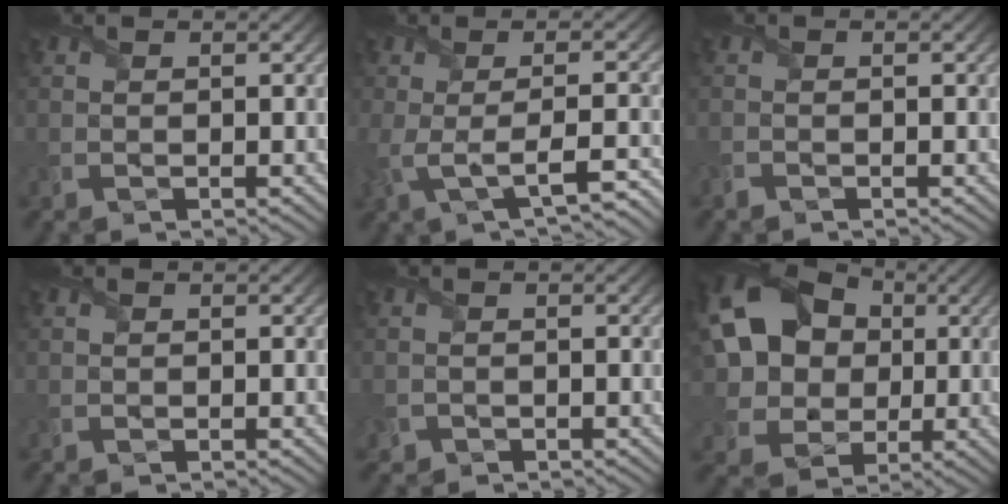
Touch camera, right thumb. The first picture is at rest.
{"total": 5.8, "force": [-1.8, 1.2, 5.3], "torque": [-0.090, 0.000, -0.037]}
{"total": 0.8, "force": [-0.8, 0.1, -0.1], "torque": [0.001, 0.000, -0.017]}
{"total": 0.7, "force": [0.3, 0.5, 0.4], "torque": [-0.008, 0.000, 0.008]}
{"total": 1.0, "force": [-0.6, 0.8, 0.0], "torque": [0.000, -0.006, -0.010]}
{"total": 16.9, "force": [3.1, 13.5, 9.7], "torque": [-0.248, 0.029, 0.053]}